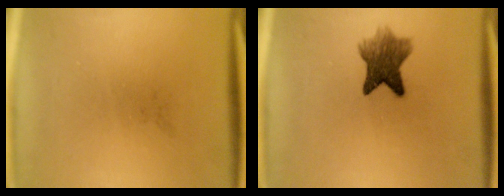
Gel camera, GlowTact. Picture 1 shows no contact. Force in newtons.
{"total": 6.6}